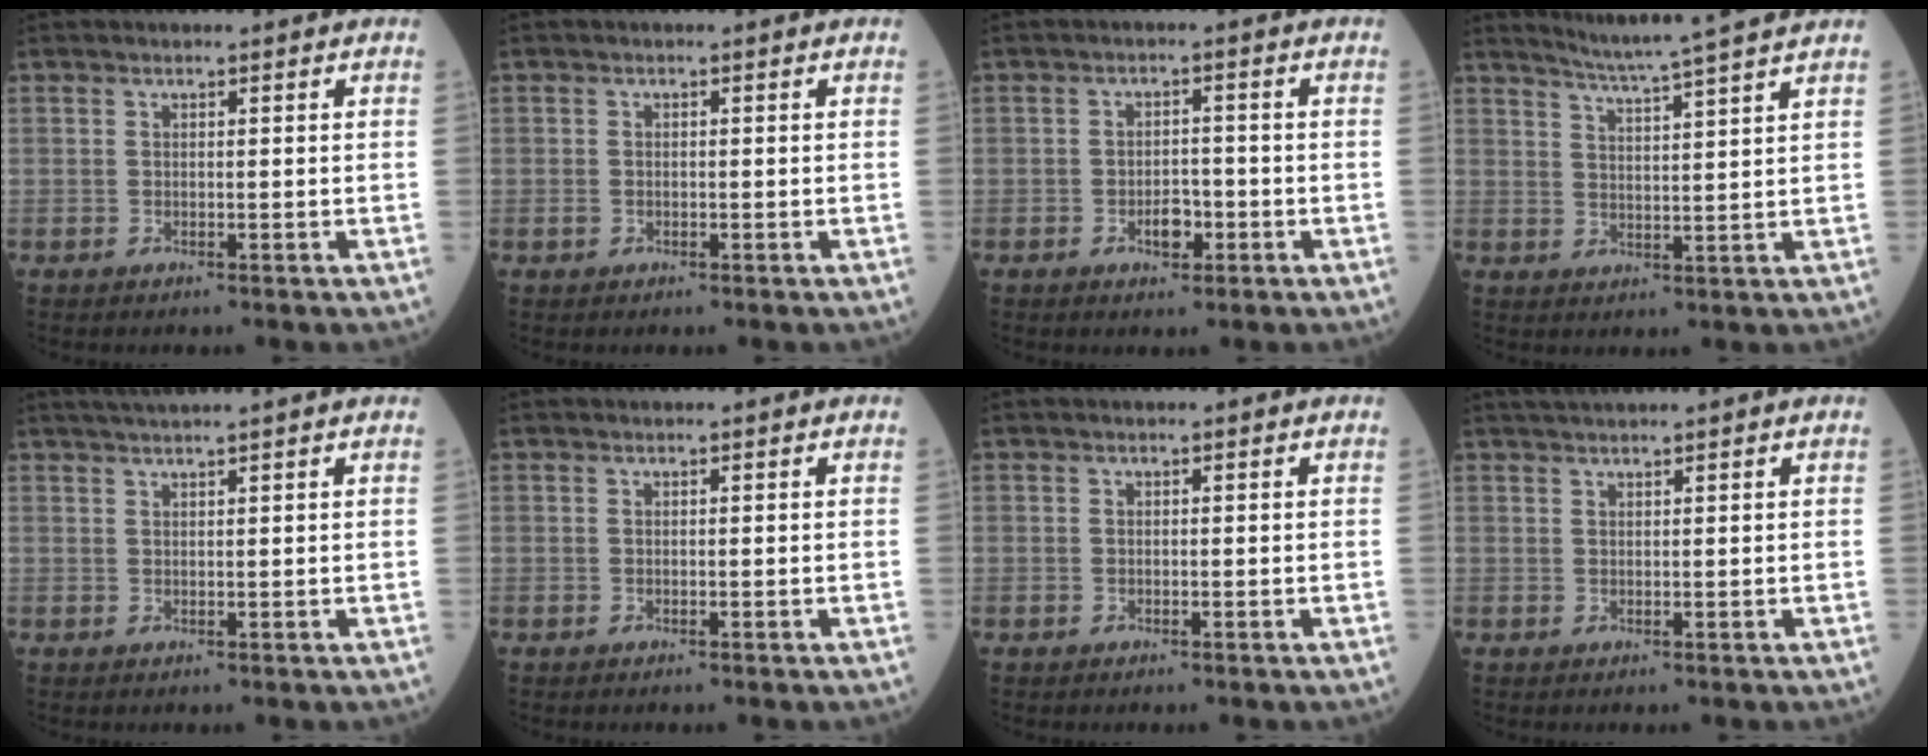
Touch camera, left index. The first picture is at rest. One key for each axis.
{"total": 0.7, "fx": -0.3, "fy": 0.6, "fz": 0.2, "tx": -0.009, "ty": 0.001, "tz": -0.004}
{"total": 3.0, "fx": -1.3, "fy": 1.5, "fz": 2.2, "tx": -0.030, "ty": 0.005, "tz": -0.019}
{"total": 9.9, "fx": 8.9, "fy": -1.8, "fz": 4.1, "tx": -0.070, "ty": -0.001, "tz": 0.126}
{"total": 4.4, "fx": 3.7, "fy": -0.9, "fz": 2.2, "tx": -0.030, "ty": 0.022, "tz": 0.062}
{"total": 0.0}
{"total": 0.0}
{"total": 2.6, "fx": 2.2, "fy": -0.6, "fz": 1.1, "tx": -0.014, "ty": 0.017, "tz": 0.044}